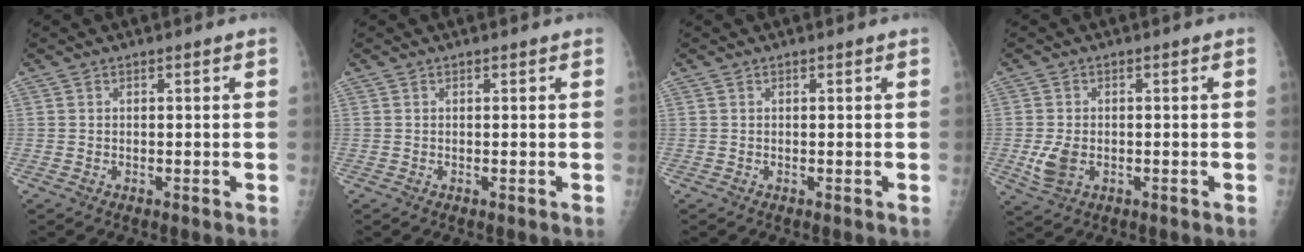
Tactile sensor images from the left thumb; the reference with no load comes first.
{"total": 0.0}
{"total": 0.0}
{"total": 4.7, "force": [-1.1, 3.2, 3.3], "torque": [-0.067, 0.000, -0.013]}